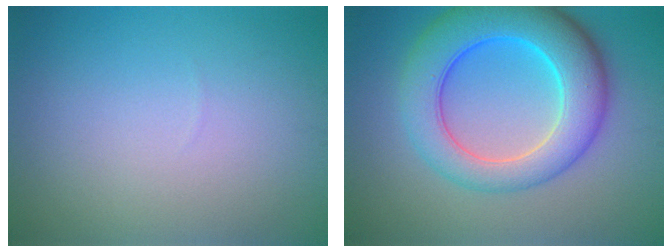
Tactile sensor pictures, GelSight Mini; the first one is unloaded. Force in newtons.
{"total": 9.4, "press": 9.4, "slide": 0.4}